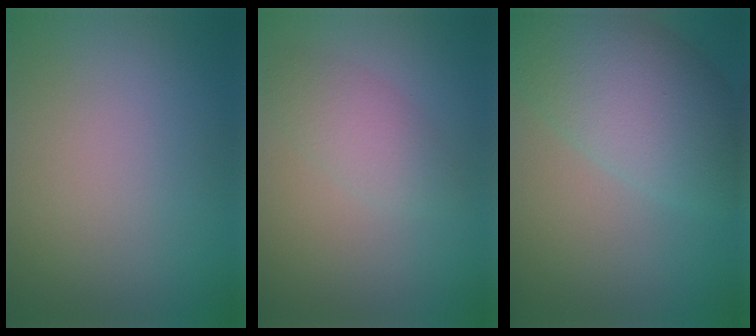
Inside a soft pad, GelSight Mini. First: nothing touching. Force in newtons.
{"total": 2.4, "press": 2.4, "slide": 0.0}
{"total": 8.0, "press": 8.0, "slide": 0.2}